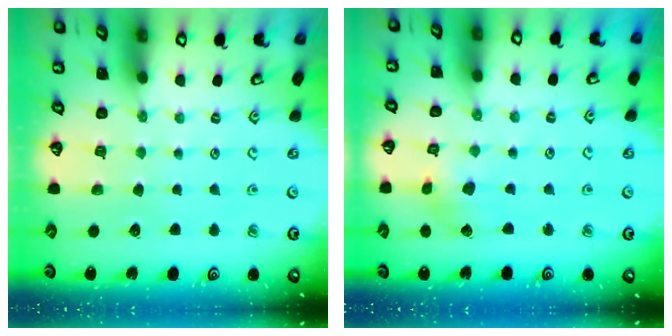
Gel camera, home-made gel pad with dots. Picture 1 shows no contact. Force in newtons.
{"total": 3.5, "press": 3.5, "slide": 0.5}